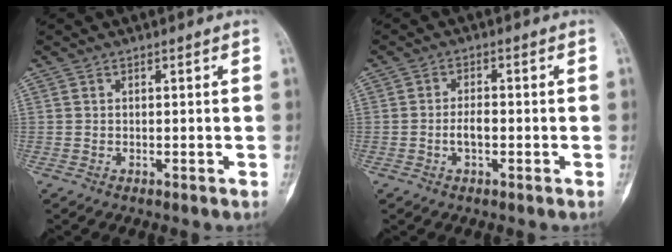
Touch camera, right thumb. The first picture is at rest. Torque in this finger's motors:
{"motor_torque": [0.85, 0.56, 0.48, -0.43, 0.24]}